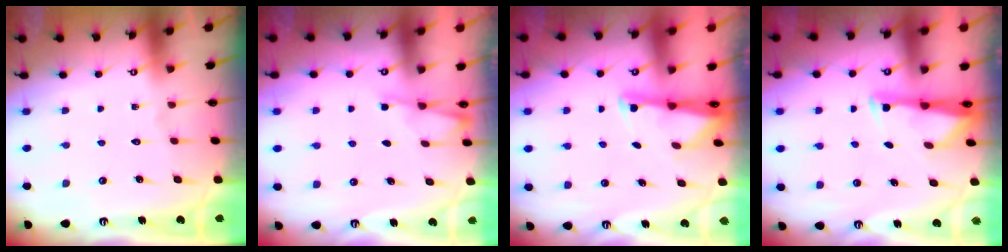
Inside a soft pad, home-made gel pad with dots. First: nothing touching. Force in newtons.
{"total": 2.4, "press": 2.3, "slide": 0.5}
{"total": 1.9, "press": 1.9, "slide": 0.4}
{"total": 2.8, "press": 2.8, "slide": 0.4}